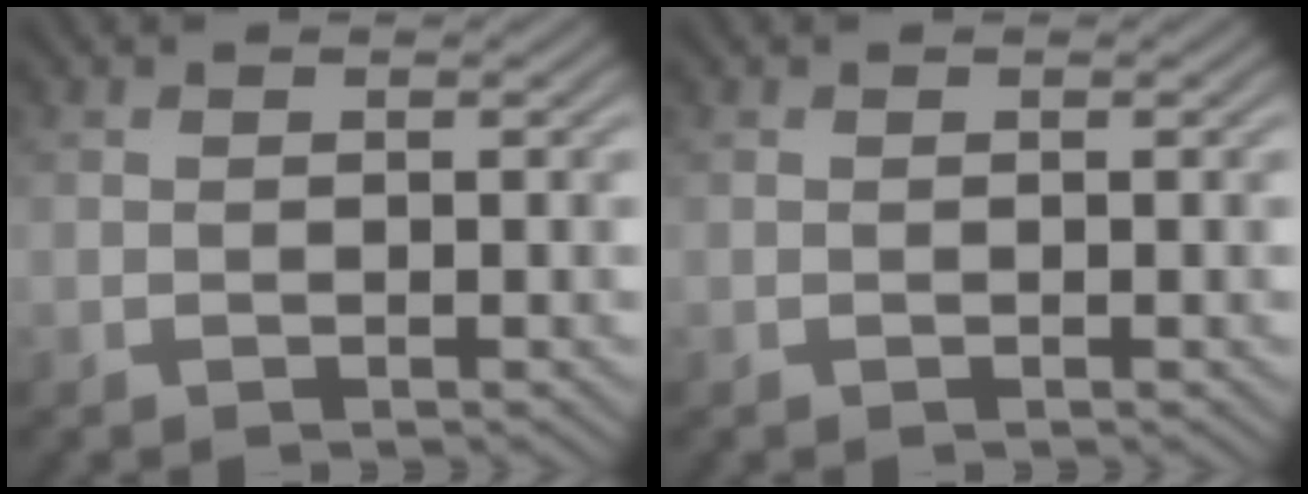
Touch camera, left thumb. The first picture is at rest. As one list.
[{"total": 0.0}]